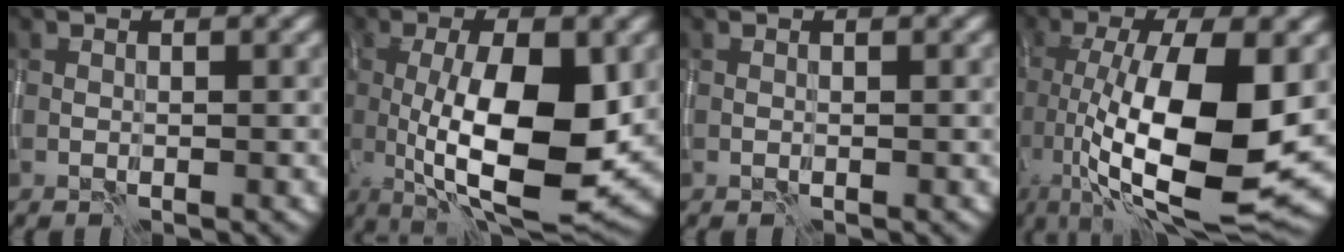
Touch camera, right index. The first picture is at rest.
{"total": 11.6, "force": [-0.8, 3.6, 11.0], "torque": [-0.183, -0.014, -0.010]}
{"total": 0.0}
{"total": 13.1, "force": [-0.9, 4.6, 12.3], "torque": [-0.216, -0.016, -0.014]}